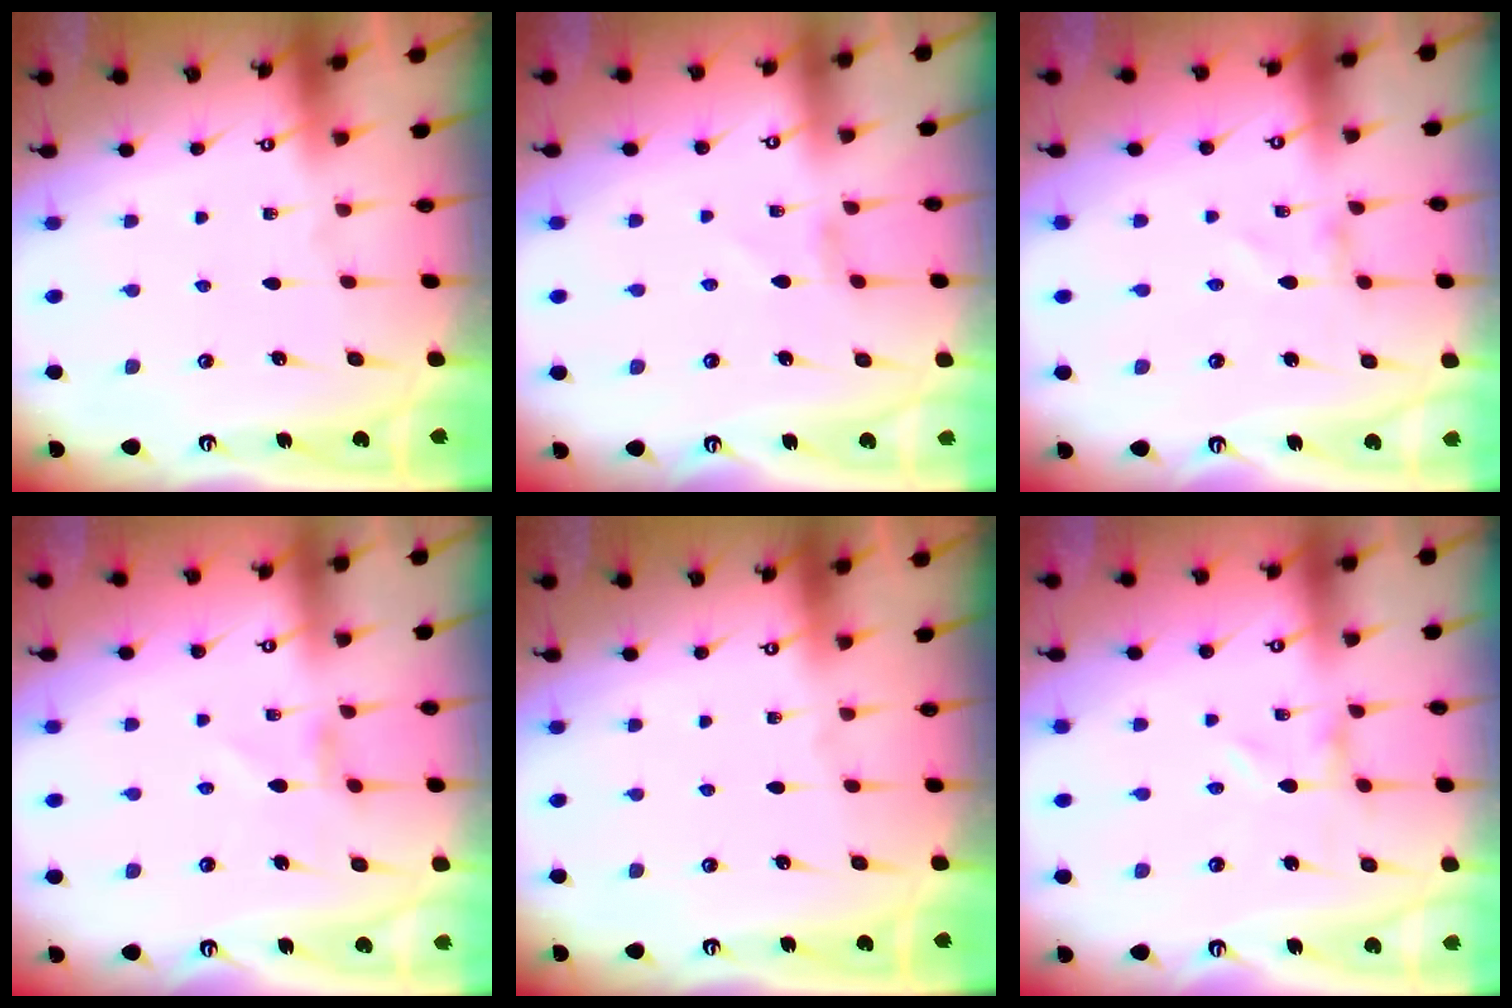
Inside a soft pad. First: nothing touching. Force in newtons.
{"total": 1.0, "press": 0.9, "slide": 0.2}
{"total": 1.1, "press": 1.1, "slide": 0.1}
{"total": 2.8, "press": 2.8, "slide": 0.3}
{"total": 0.0}
{"total": 0.0}